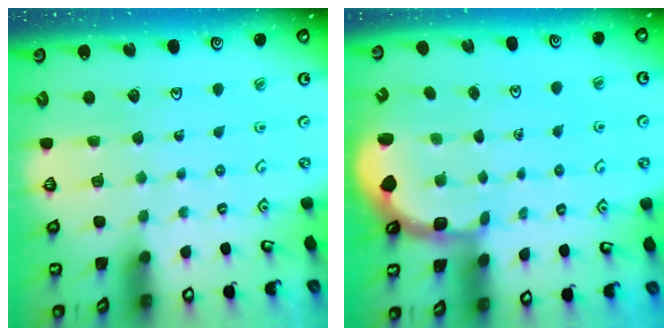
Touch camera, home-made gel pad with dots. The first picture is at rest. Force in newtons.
{"total": 2.2, "press": 2.0, "slide": 1.1}